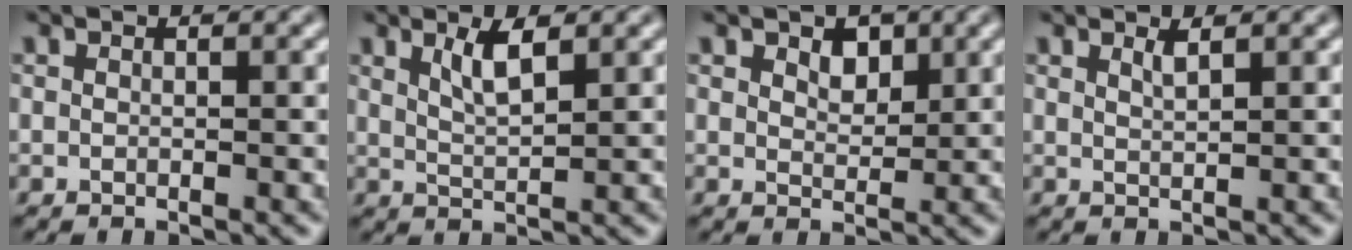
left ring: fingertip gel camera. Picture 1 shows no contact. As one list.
[{"total": 2.6, "force": [1.5, 0.6, 2.0], "torque": [-0.036, -0.003, 0.028]}, {"total": 1.8, "force": [1.0, 1.1, 1.0], "torque": [-0.018, -0.001, 0.017]}, {"total": 1.2, "force": [0.8, 0.3, 0.8], "torque": [-0.008, 0.000, 0.012]}]